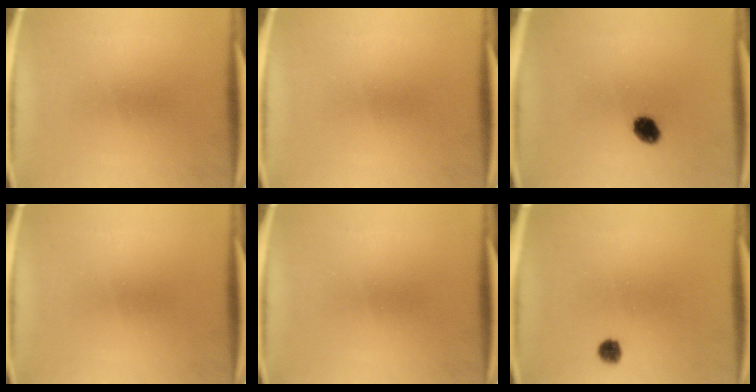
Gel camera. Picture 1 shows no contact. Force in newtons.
{"total": 0.0}
{"total": 4.5}
{"total": 0.0}
{"total": 0.0}
{"total": 2.2}